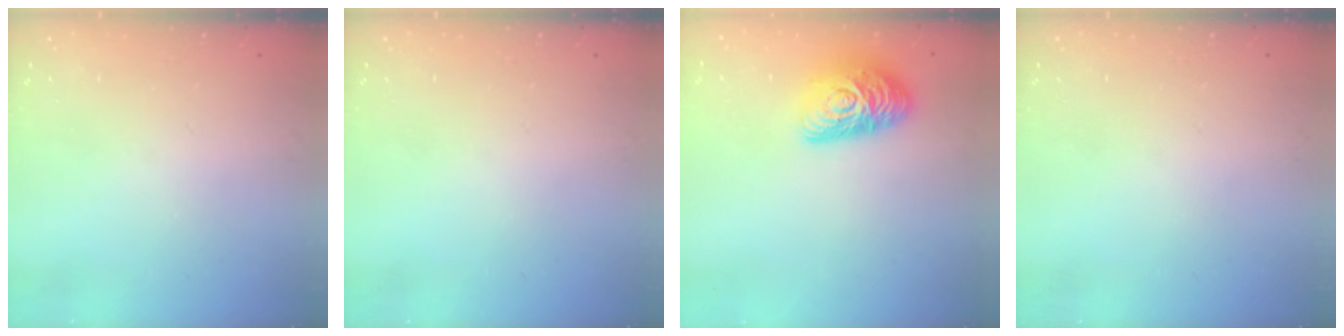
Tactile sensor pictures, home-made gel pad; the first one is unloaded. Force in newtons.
{"total": 0.0}
{"total": 13.8, "press": 13.8, "slide": 0.4}
{"total": 0.0}